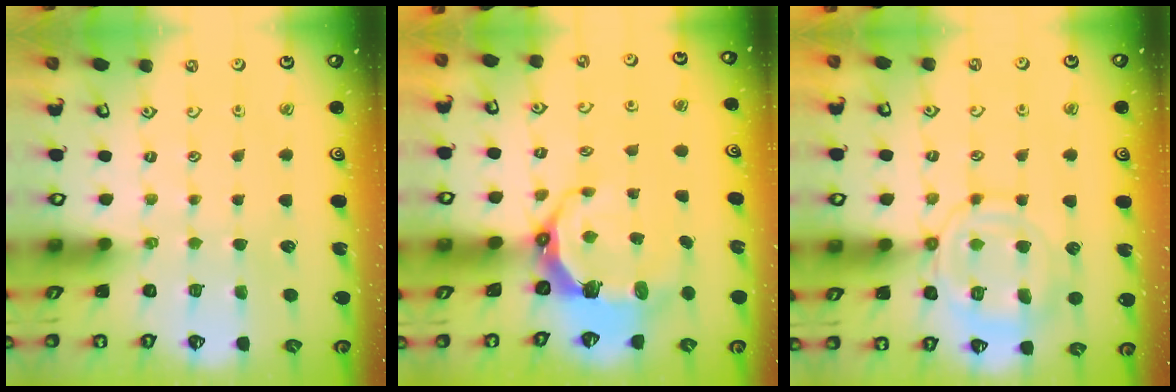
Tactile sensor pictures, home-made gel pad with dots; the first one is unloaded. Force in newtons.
{"total": 8.7, "press": 7.0, "slide": 5.2}
{"total": 13.9, "press": 13.9, "slide": 1.2}